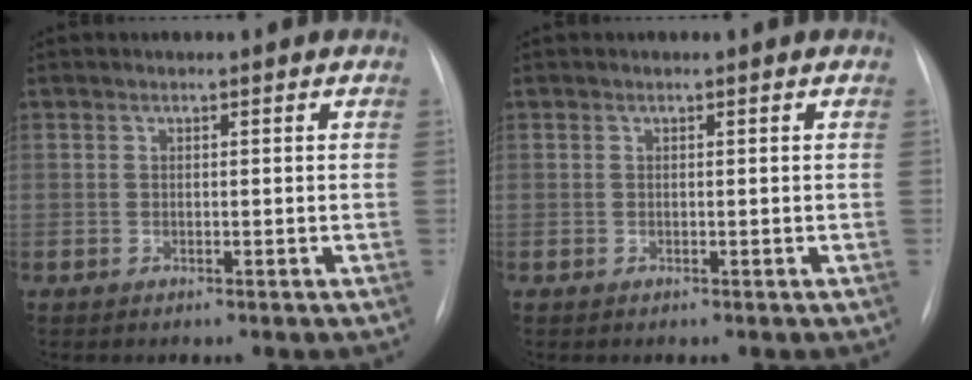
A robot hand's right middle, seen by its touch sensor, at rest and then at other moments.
{"total": 0.0}